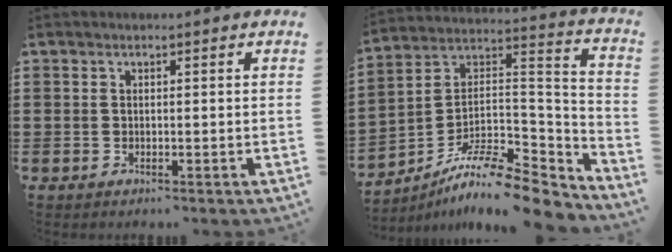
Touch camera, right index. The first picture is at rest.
{"total": 11.8, "force": [-9.8, 2.2, 6.2], "torque": [-0.108, 0.017, -0.190]}